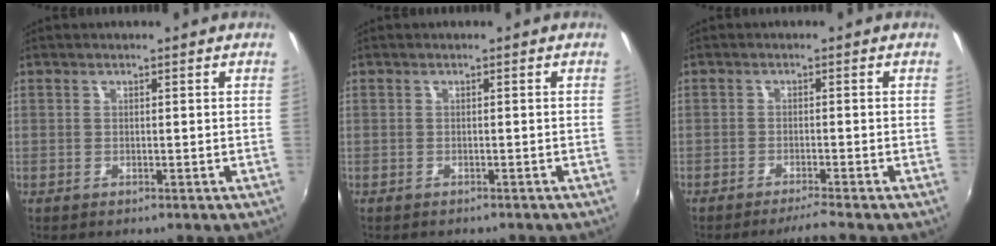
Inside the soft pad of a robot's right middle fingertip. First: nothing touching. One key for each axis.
{"total": 1.2, "fx": -1.1, "fy": 0.4, "fz": 0.3, "tx": -0.010, "ty": -0.006, "tz": -0.014}
{"total": 2.9, "fx": -2.6, "fy": -0.6, "fz": 1.2, "tx": -0.035, "ty": -0.002, "tz": -0.049}